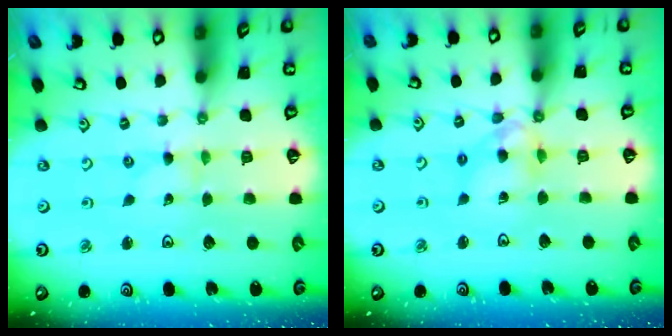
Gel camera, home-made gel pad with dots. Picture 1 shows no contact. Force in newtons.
{"total": 9.7, "press": 9.7, "slide": 0.9}